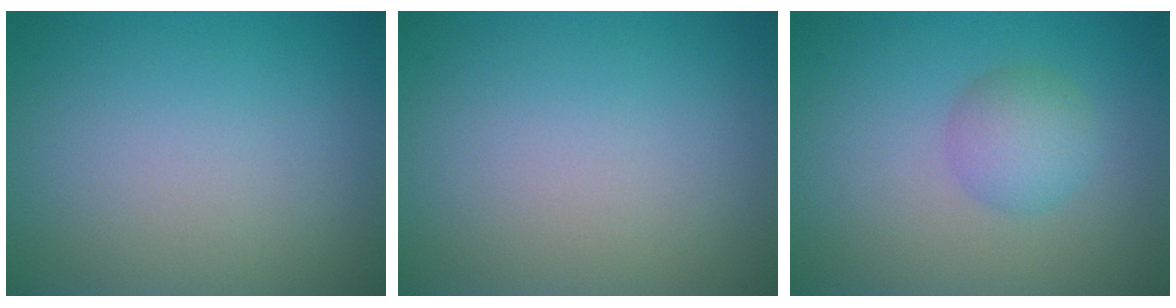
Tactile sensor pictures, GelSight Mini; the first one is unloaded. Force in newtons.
{"total": 0.0}
{"total": 2.7, "press": 2.7, "slide": 0.1}